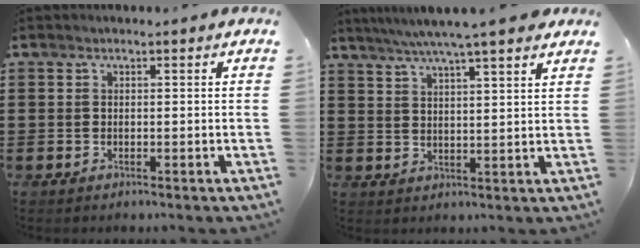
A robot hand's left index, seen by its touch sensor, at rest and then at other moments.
{"total": 5.7, "force": [4.7, -0.2, 3.2], "torque": [-0.075, -0.014, 0.081]}